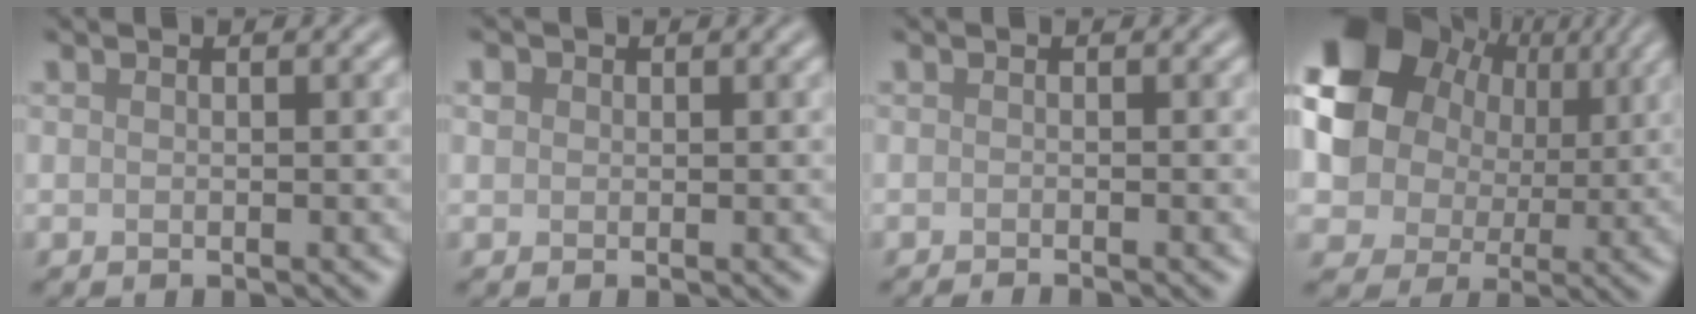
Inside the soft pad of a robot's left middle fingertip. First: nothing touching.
{"total": 1.1, "force": [-0.4, 0.1, -1.0], "torque": [0.021, -0.002, 0.004]}
{"total": 1.5, "force": [-1.5, 0.0, 0.2], "torque": [0.017, -0.013, -0.016]}
{"total": 15.3, "force": [5.2, 12.7, 6.9], "torque": [-0.179, 0.038, 0.089]}